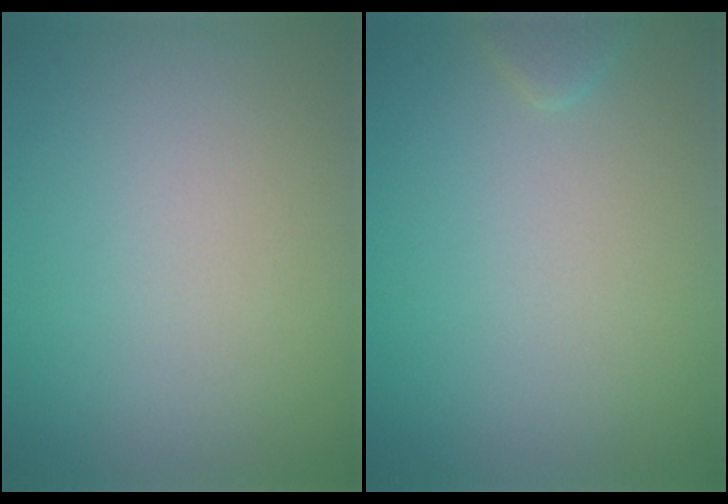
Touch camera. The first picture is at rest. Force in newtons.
{"total": 1.0, "press": 1.0, "slide": 0.1}